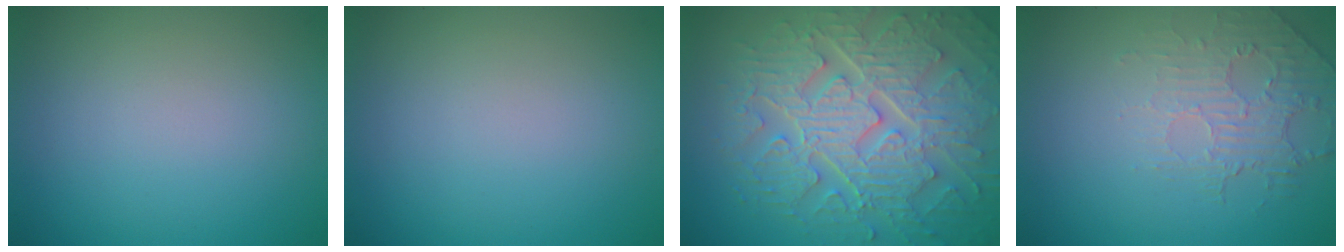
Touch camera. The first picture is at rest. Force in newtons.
{"total": 0.0}
{"total": 9.2, "press": 6.8, "slide": 6.2}
{"total": 2.1, "press": 1.2, "slide": 1.7}